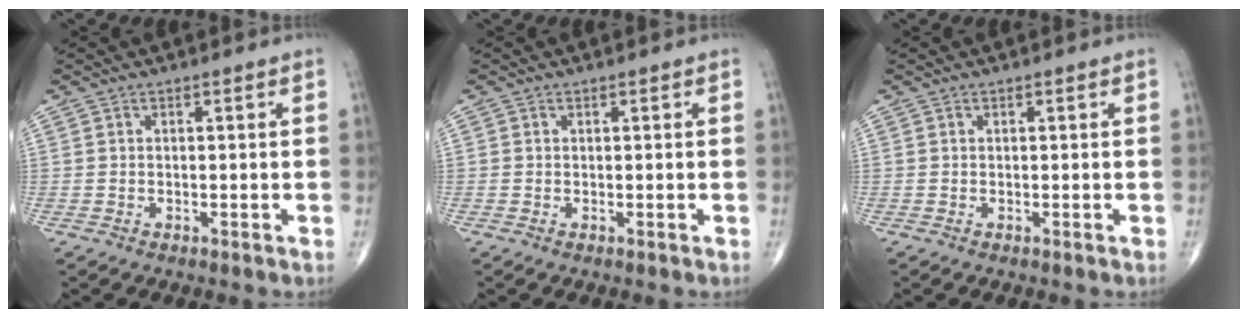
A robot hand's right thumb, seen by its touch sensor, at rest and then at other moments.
{"total": 0.0}
{"total": 0.0}